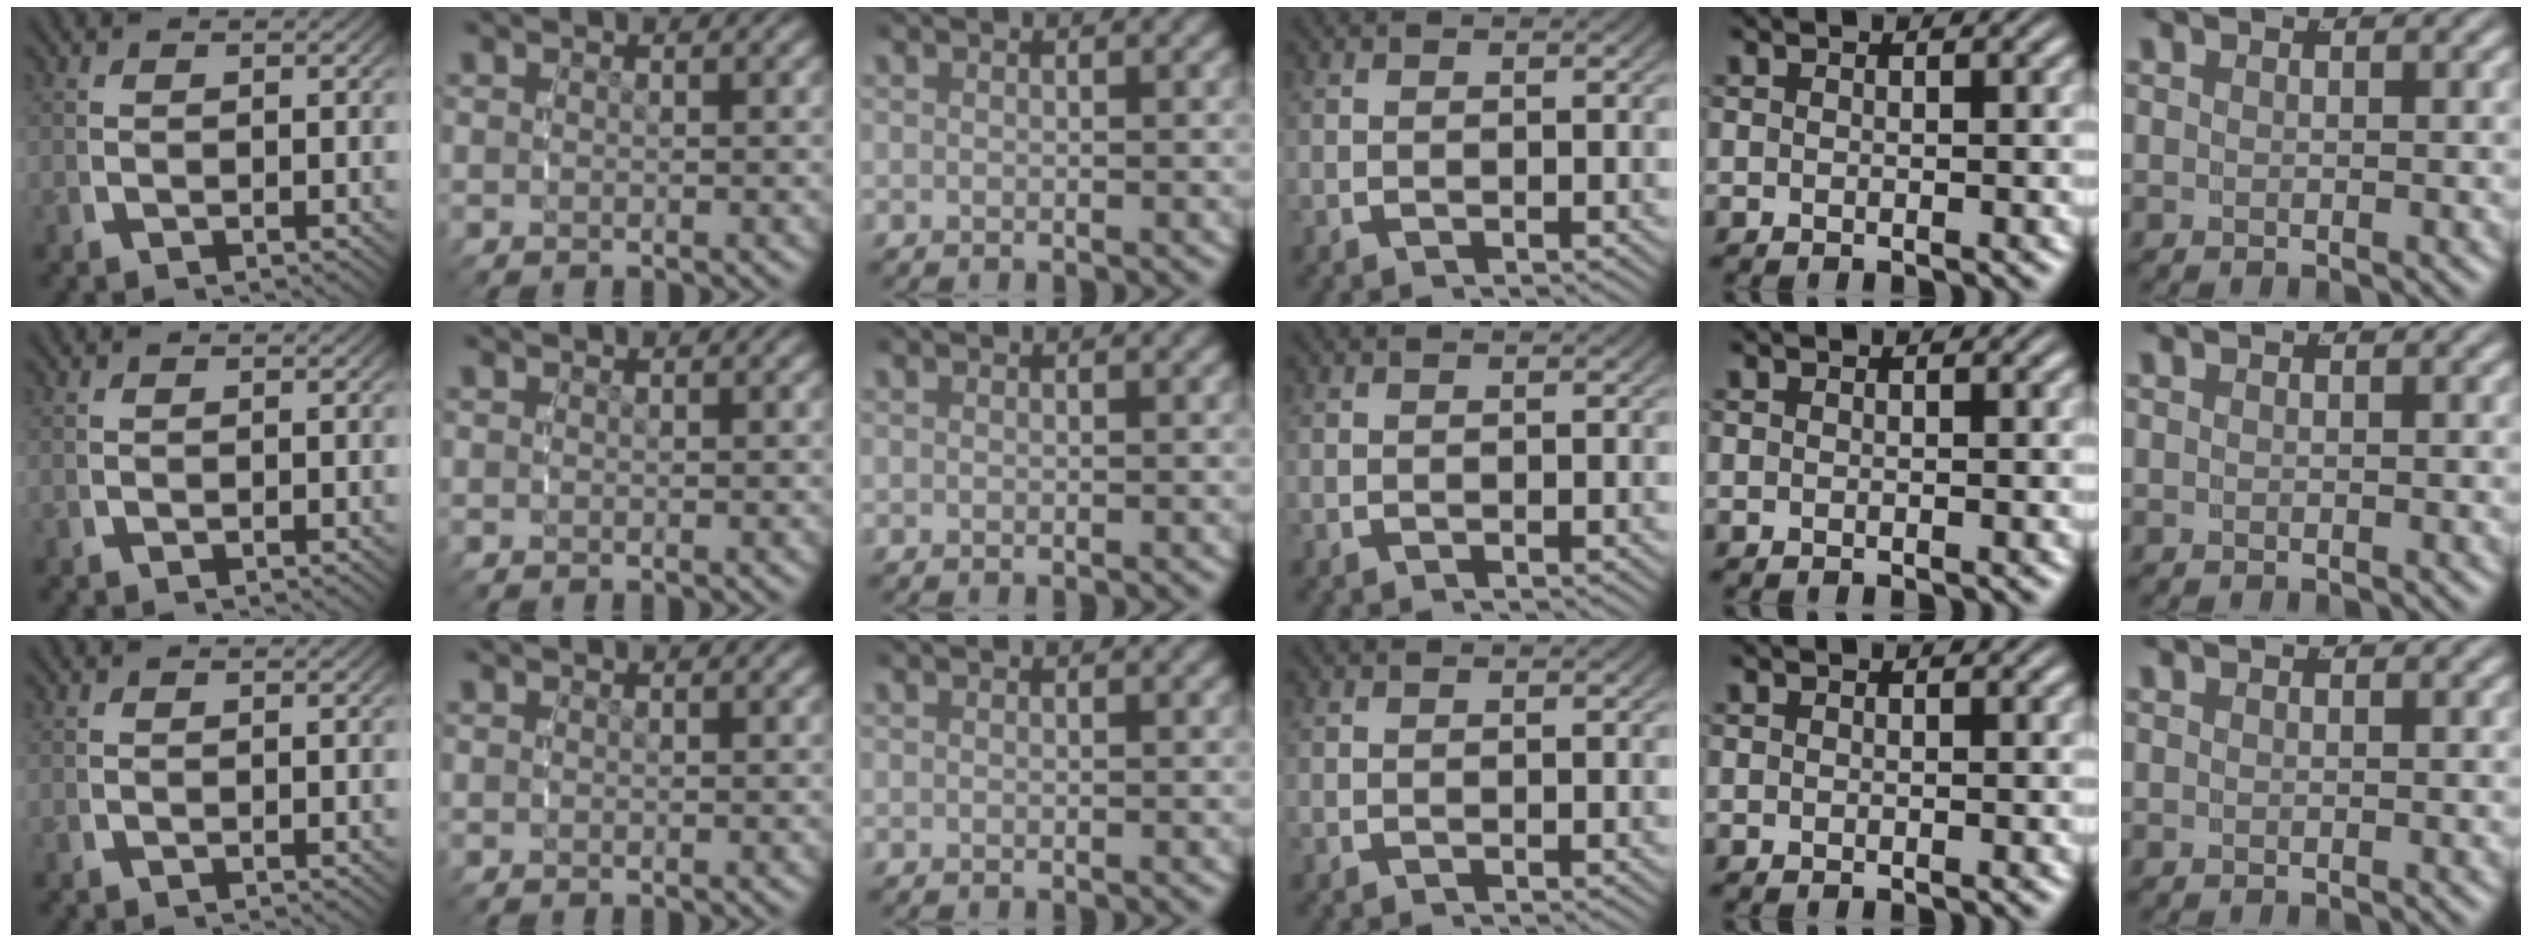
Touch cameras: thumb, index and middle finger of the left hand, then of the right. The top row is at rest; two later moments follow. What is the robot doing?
{"motion": "reach", "object": "jar lid"}